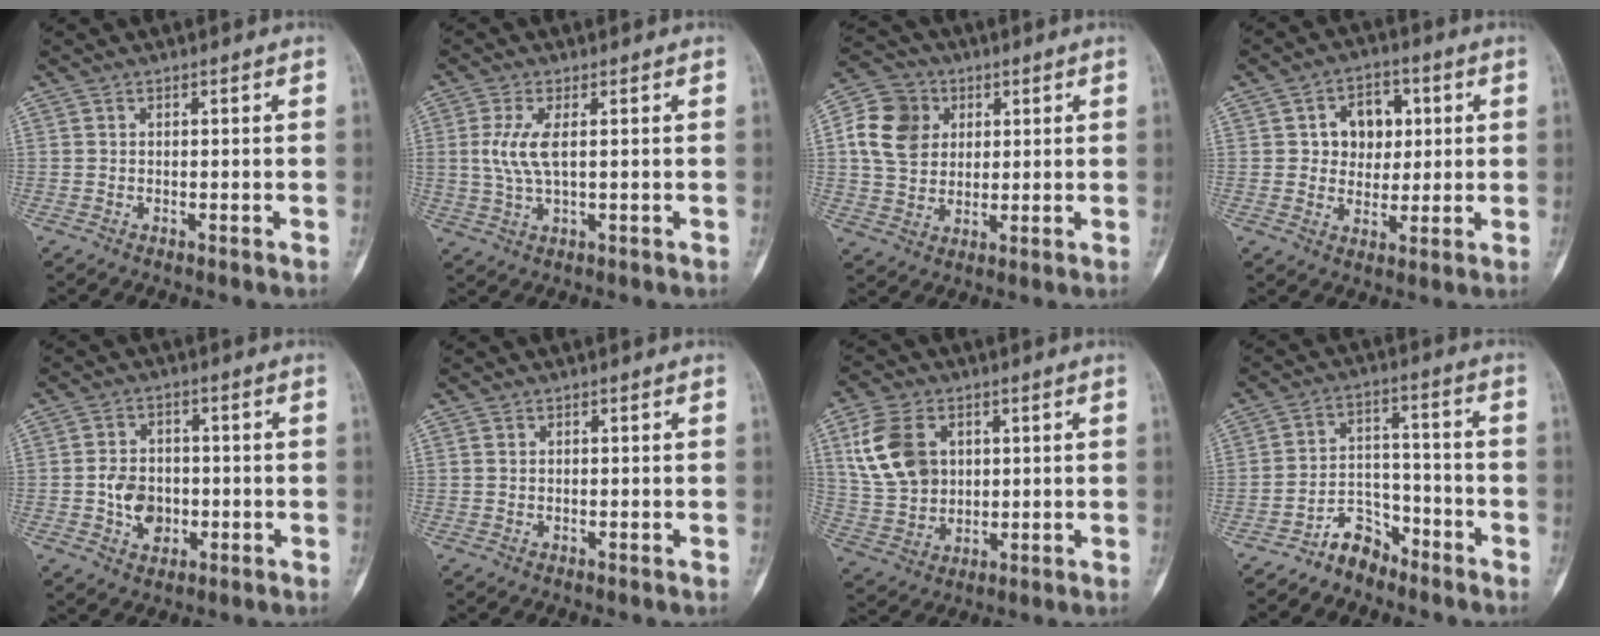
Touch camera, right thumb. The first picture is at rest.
{"total": 6.1, "force": [1.1, 2.2, 5.6], "torque": [-0.139, -0.004, 0.025]}
{"total": 12.0, "force": [2.9, 9.8, 6.2], "torque": [-0.099, 0.001, 0.049]}
{"total": 8.8, "force": [1.9, 6.9, 5.2], "torque": [-0.026, 0.002, 0.028]}
{"total": 7.0, "force": [-1.3, 5.4, 4.3], "torque": [-0.047, 0.009, -0.020]}
{"total": 0.7, "force": [0.3, 0.5, 0.4], "torque": [-0.011, 0.001, 0.006]}
{"total": 13.1, "force": [4.0, 9.5, 8.1], "torque": [-0.143, -0.009, 0.084]}
{"total": 6.9, "force": [-5.6, 3.7, 1.7], "torque": [0.000, 0.065, -0.104]}